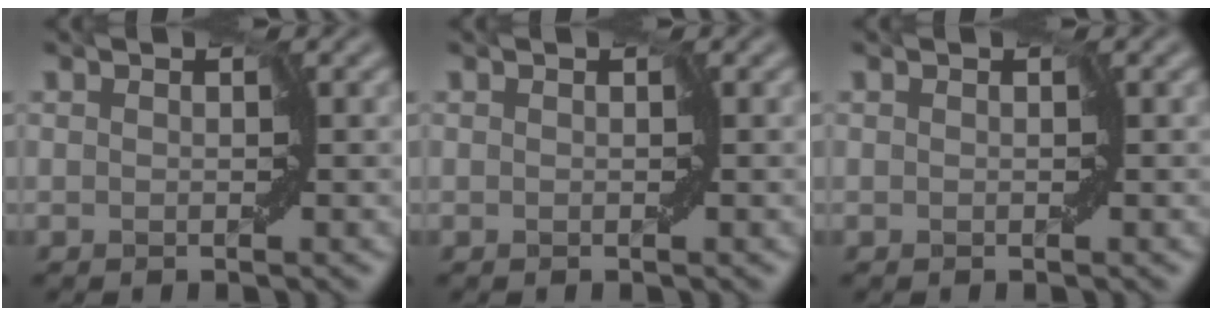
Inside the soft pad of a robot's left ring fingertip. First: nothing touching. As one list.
[{"total": 0.0}, {"total": 0.0}]